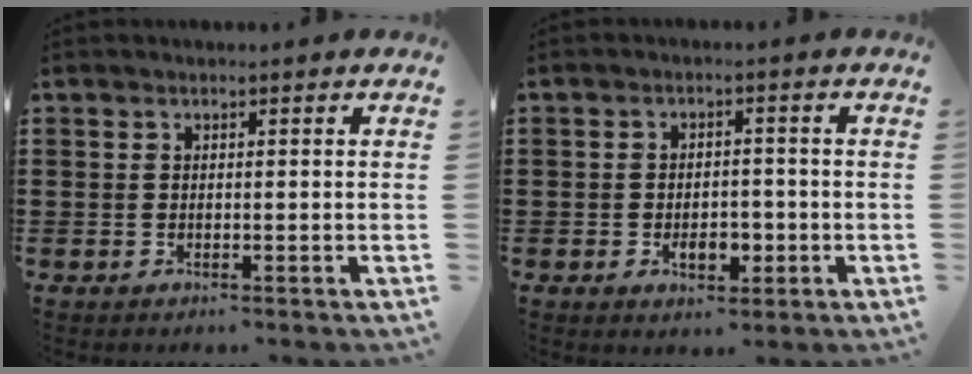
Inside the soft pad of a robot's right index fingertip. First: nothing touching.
{"total": 4.1, "force": [-1.2, 2.5, 3.1], "torque": [-0.045, 0.002, -0.022]}